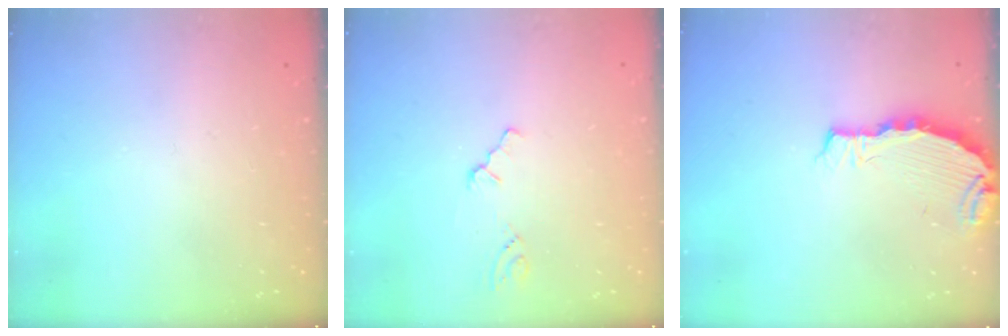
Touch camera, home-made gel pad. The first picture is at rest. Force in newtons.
{"total": 0.0}
{"total": 4.5, "press": 4.5, "slide": 0.4}